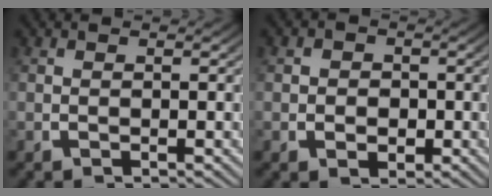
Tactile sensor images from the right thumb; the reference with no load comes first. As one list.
[{"total": 2.9, "force": [-0.4, 2.5, 1.4], "torque": [-0.022, -0.007, -0.008]}]